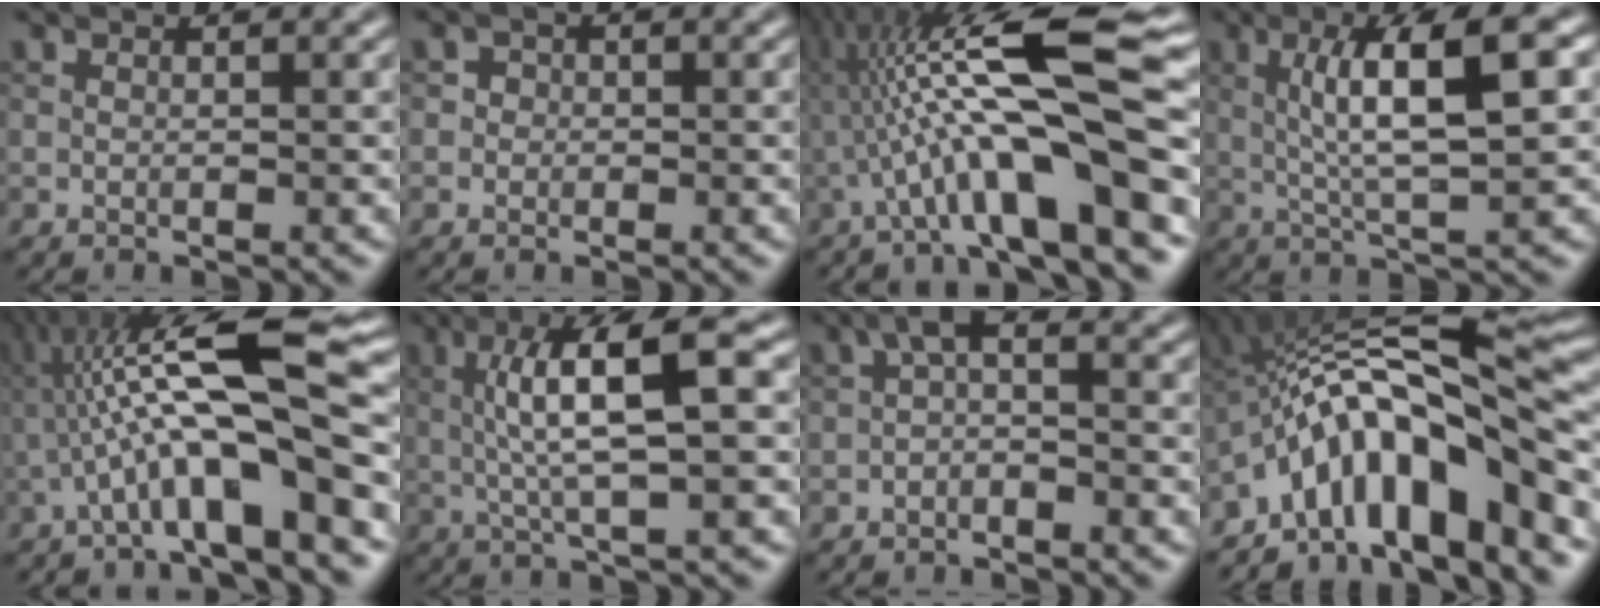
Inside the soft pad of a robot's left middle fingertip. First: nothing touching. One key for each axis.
{"total": 1.4, "fx": 0.0, "fy": 1.4, "fz": 0.2, "tx": 0.014, "ty": 0.002, "tz": -0.012}
{"total": 13.8, "fx": -1.3, "fy": 2.6, "fz": 13.5, "tx": -0.231, "ty": 0.040, "tz": -0.019}
{"total": 7.7, "fx": 1.5, "fy": 1.3, "fz": 7.5, "tx": -0.128, "ty": 0.011, "tz": 0.028}
{"total": 11.9, "fx": -1.1, "fy": 2.3, "fz": 11.7, "tx": -0.197, "ty": 0.037, "tz": -0.021}
{"total": 7.5, "fx": 1.2, "fy": 1.3, "fz": 7.3, "tx": -0.129, "ty": 0.016, "tz": 0.019}
{"total": 2.2, "fx": -0.8, "fy": 0.9, "fz": 1.9, "tx": -0.035, "ty": 0.008, "tz": -0.021}
{"total": 14.4, "fx": -5.0, "fy": 4.6, "fz": 12.7, "tx": -0.176, "ty": 0.029, "tz": -0.084}